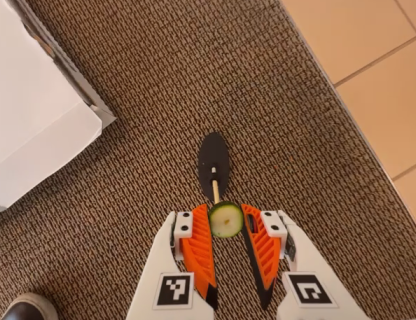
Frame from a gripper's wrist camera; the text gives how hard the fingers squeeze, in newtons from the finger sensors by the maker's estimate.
{"total": 6.3, "left": 6.0, "right": 6.7}